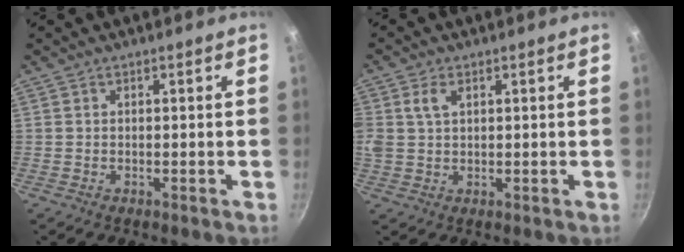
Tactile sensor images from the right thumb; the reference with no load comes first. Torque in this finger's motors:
{"motor_torque": [-0.09, 0.25, 0.41, 0.19, 0.08]}